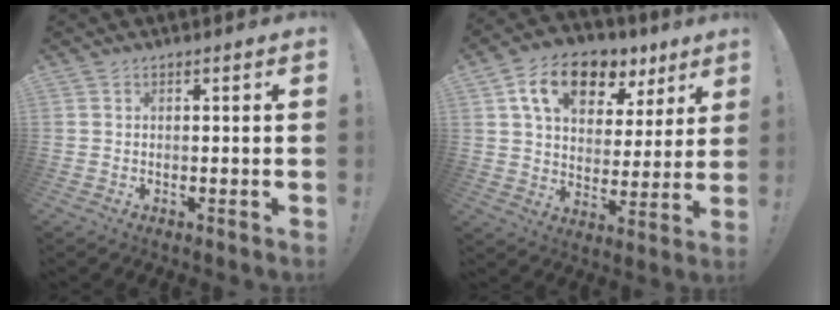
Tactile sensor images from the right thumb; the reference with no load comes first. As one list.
[{"total": 15.2, "force": [8.4, 9.3, 8.6], "torque": [-0.139, -0.038, 0.151]}]